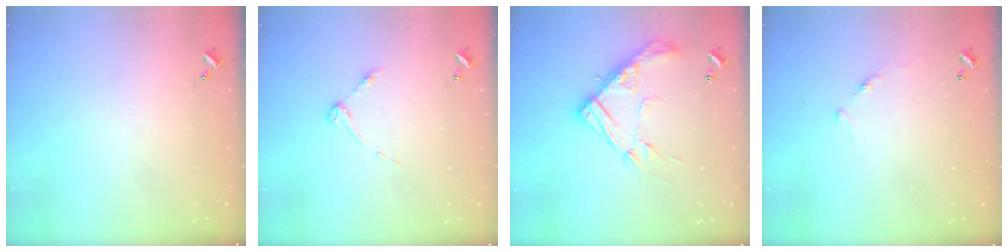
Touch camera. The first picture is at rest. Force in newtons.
{"total": 3.7, "press": 3.7, "slide": 0.4}
{"total": 17.3, "press": 17.3, "slide": 1.4}
{"total": 7.0, "press": 7.0, "slide": 0.5}